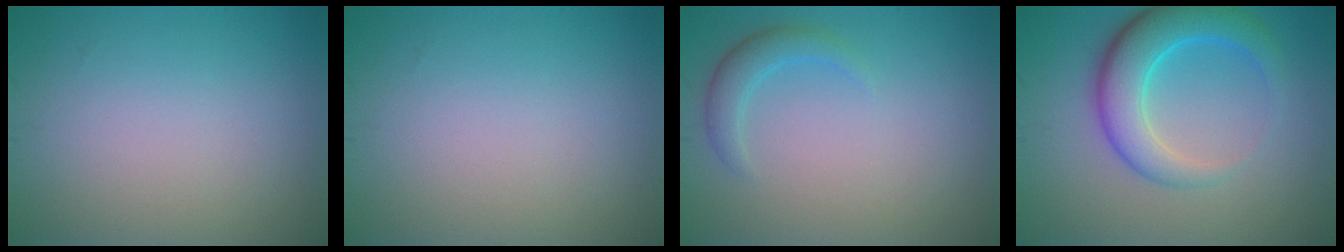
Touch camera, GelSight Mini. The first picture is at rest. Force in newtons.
{"total": 0.0}
{"total": 2.1, "press": 2.1, "slide": 0.2}
{"total": 6.0, "press": 6.0, "slide": 0.2}